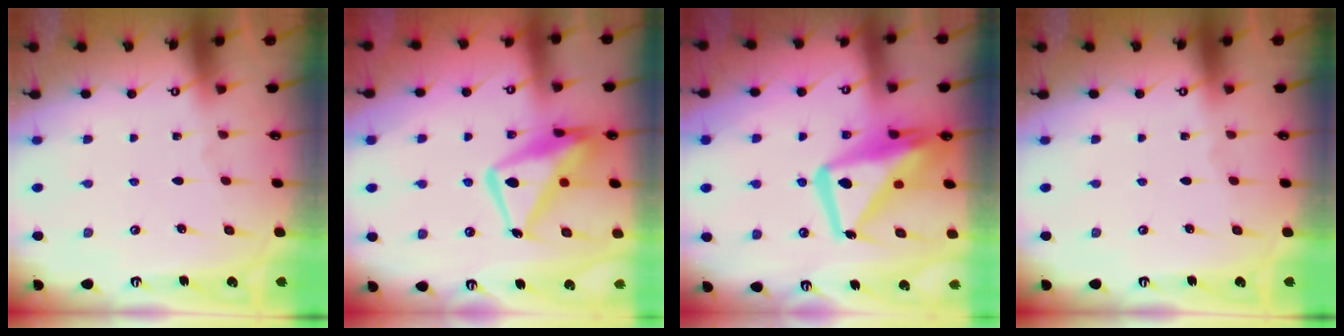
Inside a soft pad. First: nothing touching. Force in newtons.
{"total": 15.2, "press": 15.2, "slide": 1.5}
{"total": 16.9, "press": 16.8, "slide": 1.8}
{"total": 0.0}